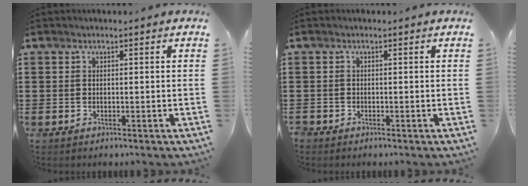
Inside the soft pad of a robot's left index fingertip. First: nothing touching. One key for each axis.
{"total": 0.8, "fx": -0.6, "fy": 0.5, "fz": 0.0, "tx": -0.002, "ty": 0.002, "tz": -0.015}